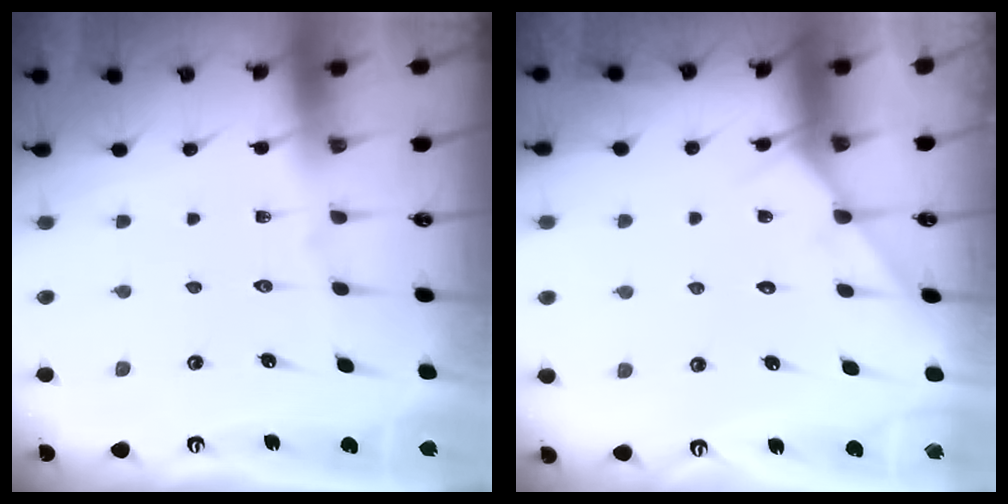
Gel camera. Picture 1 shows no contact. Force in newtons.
{"total": 5.7, "press": 5.7, "slide": 0.5}